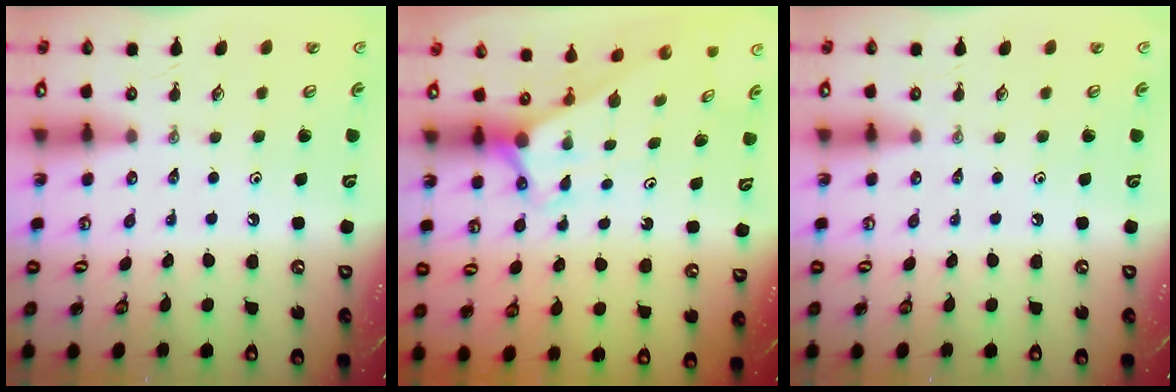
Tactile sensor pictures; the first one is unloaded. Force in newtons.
{"total": 3.0, "press": 3.0, "slide": 0.0}
{"total": 0.0}